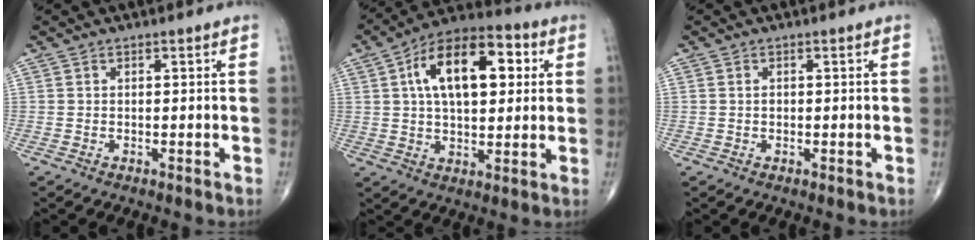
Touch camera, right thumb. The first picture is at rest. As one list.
[{"total": 17.8, "force": [4.4, 9.4, 14.5], "torque": [-0.207, 0.018, 0.063]}, {"total": 0.6, "force": [0.0, 0.4, 0.4], "torque": [-0.006, -0.001, -0.001]}]